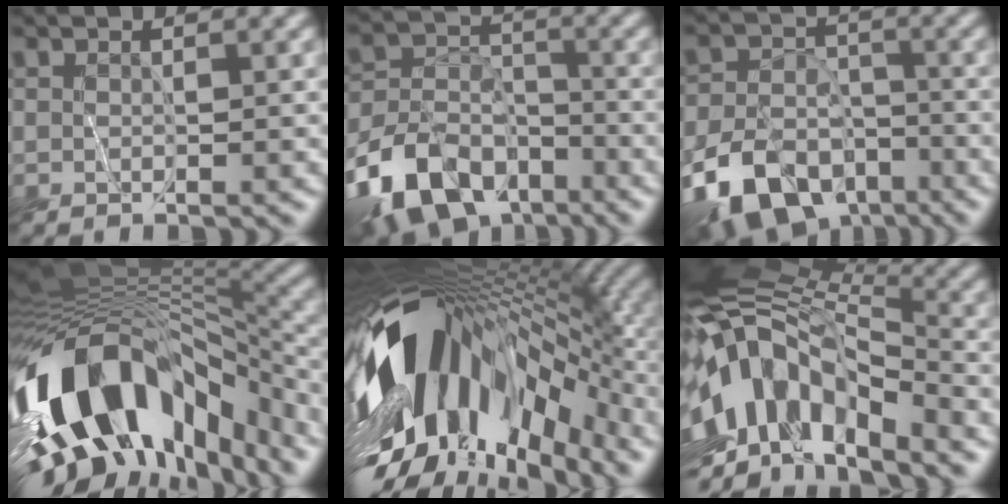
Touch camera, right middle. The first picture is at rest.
{"total": 9.4, "force": [-6.8, 5.0, 4.1], "torque": [-0.072, -0.005, -0.134]}
{"total": 10.1, "force": [-6.7, 5.8, 4.9], "torque": [-0.096, -0.020, -0.125]}
{"total": 14.9, "force": [-6.2, 7.7, 11.1], "torque": [-0.200, -0.002, -0.094]}
{"total": 16.8, "force": [-4.2, 8.1, 14.2], "torque": [-0.254, -0.003, -0.076]}
{"total": 12.6, "force": [-3.9, 6.4, 10.1], "torque": [-0.185, 0.022, -0.084]}